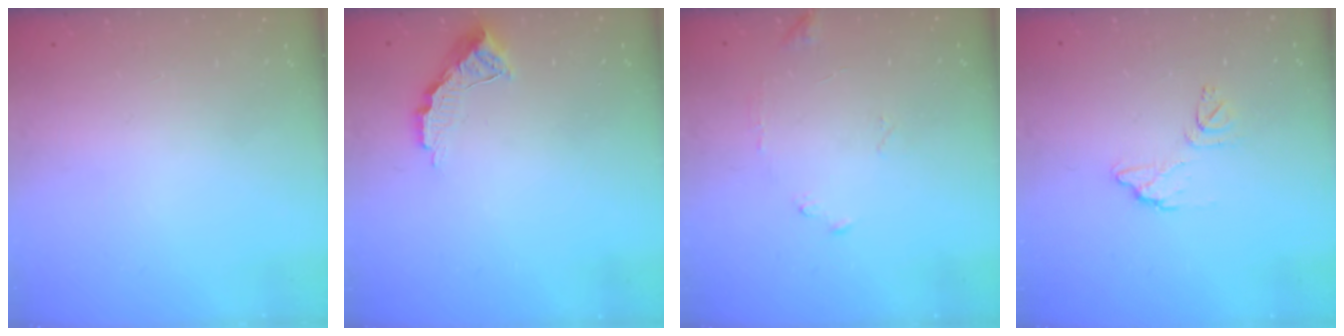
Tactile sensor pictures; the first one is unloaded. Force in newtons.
{"total": 8.5, "press": 8.4, "slide": 0.5}
{"total": 8.4, "press": 8.3, "slide": 0.5}
{"total": 8.4, "press": 8.4, "slide": 0.5}